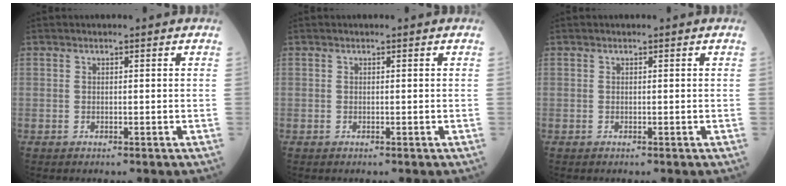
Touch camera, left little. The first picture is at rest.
{"total": 0.0}
{"total": 0.0}